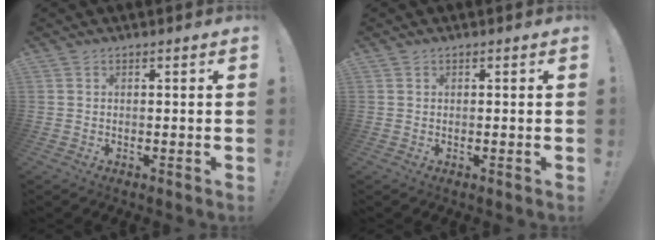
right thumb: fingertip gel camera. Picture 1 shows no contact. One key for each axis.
{"total": 0.0}